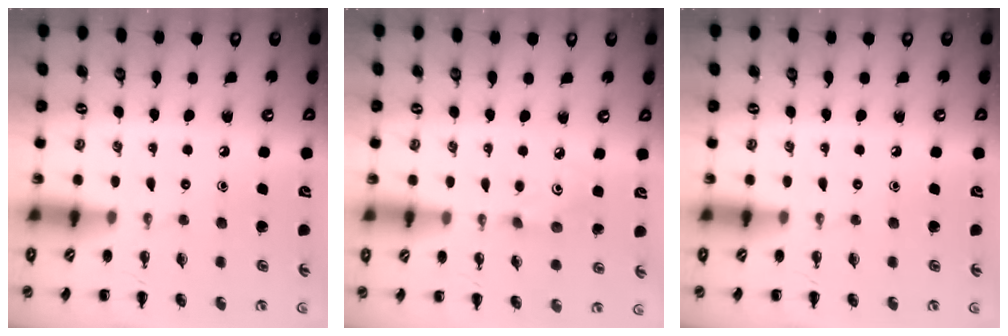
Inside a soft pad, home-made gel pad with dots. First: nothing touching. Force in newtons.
{"total": 2.7, "press": 2.6, "slide": 0.6}
{"total": 0.0}